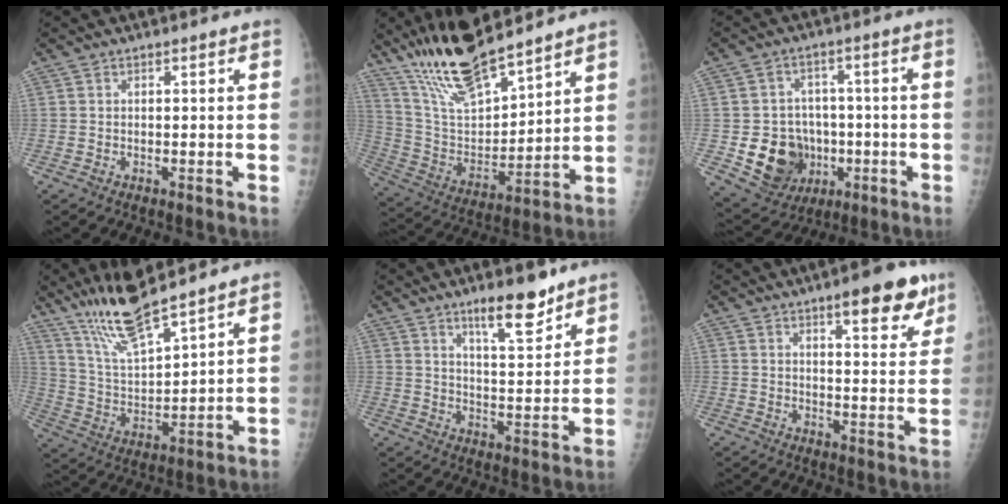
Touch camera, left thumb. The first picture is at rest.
{"total": 18.2, "force": [14.7, 4.6, 9.8], "torque": [-0.153, -0.072, 0.283]}
{"total": 12.8, "force": [-2.8, 10.9, 5.9], "torque": [-0.064, 0.013, -0.029]}
{"total": 12.9, "force": [10.4, 1.9, 7.4], "torque": [-0.133, -0.058, 0.208]}
{"total": 9.7, "force": [7.0, 2.4, 6.3], "torque": [-0.079, -0.052, 0.113]}
{"total": 10.5, "force": [6.6, 3.1, 7.6], "torque": [-0.073, -0.033, 0.086]}